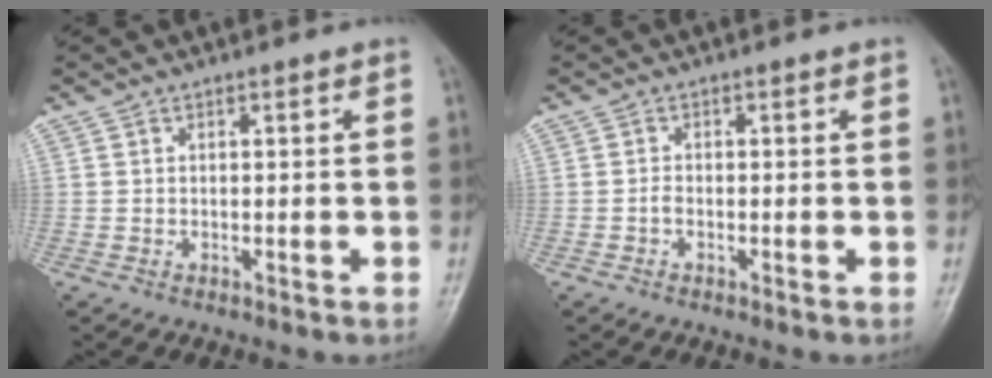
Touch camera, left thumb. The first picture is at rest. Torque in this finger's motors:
{"motor_torque": [-0.14, 0.11, 0.06, 0.20, 0.00]}